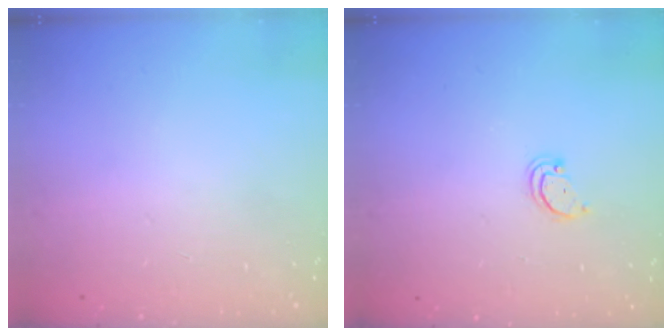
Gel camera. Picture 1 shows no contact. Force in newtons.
{"total": 2.1, "press": 2.1, "slide": 0.2}